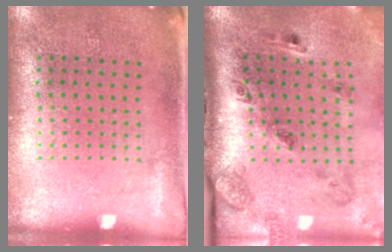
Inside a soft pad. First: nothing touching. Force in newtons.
{"total": 3.1, "press": 2.0, "slide": 2.4}